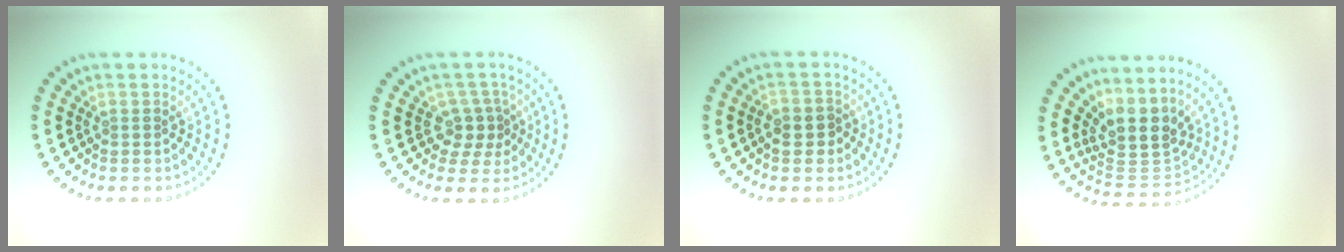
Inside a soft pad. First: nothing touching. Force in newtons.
{"total": 2.4, "press": 1.9, "slide": 1.6}
{"total": 2.2, "press": 2.1, "slide": 0.7}
{"total": 4.2, "press": 3.3, "slide": 2.5}